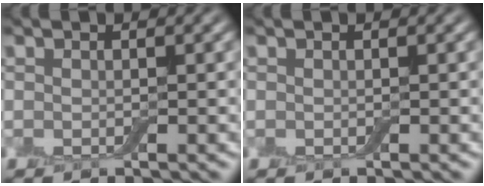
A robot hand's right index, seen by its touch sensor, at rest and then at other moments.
{"total": 0.0}